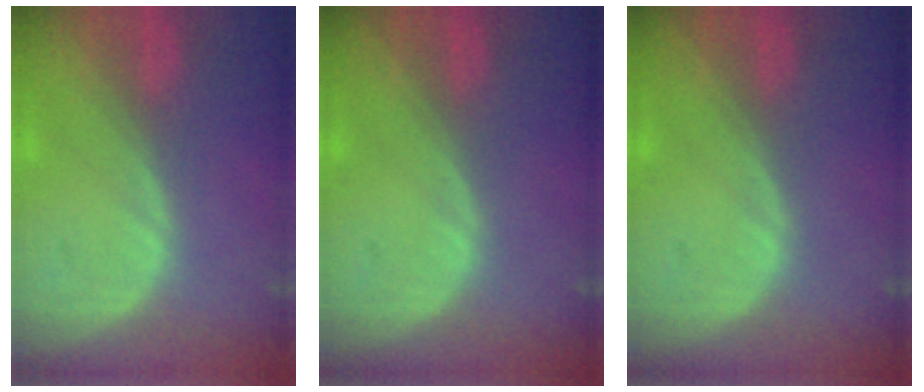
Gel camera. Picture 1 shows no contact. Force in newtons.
{"total": 0.0}
{"total": 0.0}